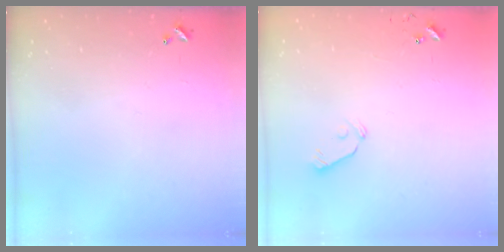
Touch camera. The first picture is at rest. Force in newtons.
{"total": 5.9, "press": 5.9, "slide": 0.5}